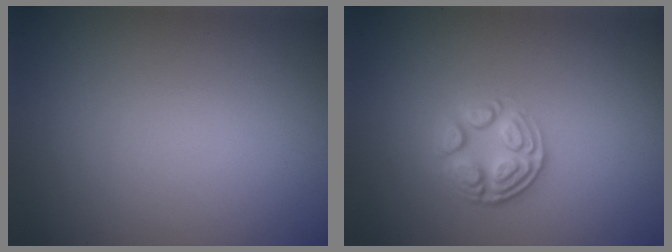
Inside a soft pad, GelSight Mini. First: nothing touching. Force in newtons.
{"total": 4.0, "press": 2.8, "slide": 2.8}